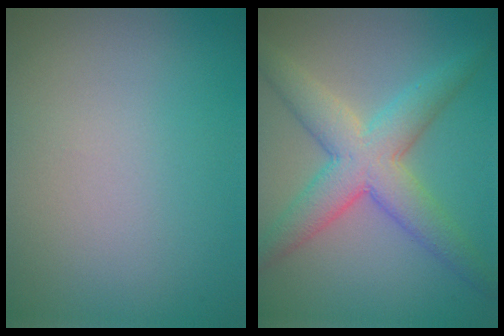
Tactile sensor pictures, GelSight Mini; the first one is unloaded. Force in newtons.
{"total": 6.3, "press": 6.3, "slide": 0.2}